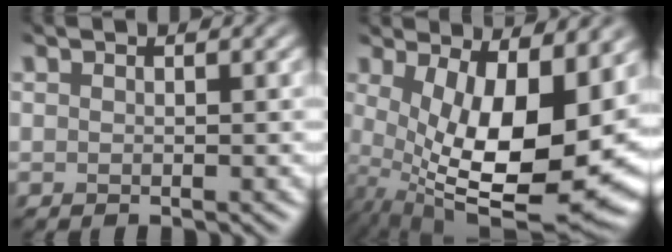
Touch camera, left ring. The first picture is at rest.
{"total": 14.9, "force": [0.6, 6.1, 13.5], "torque": [-0.202, -0.018, 0.041]}